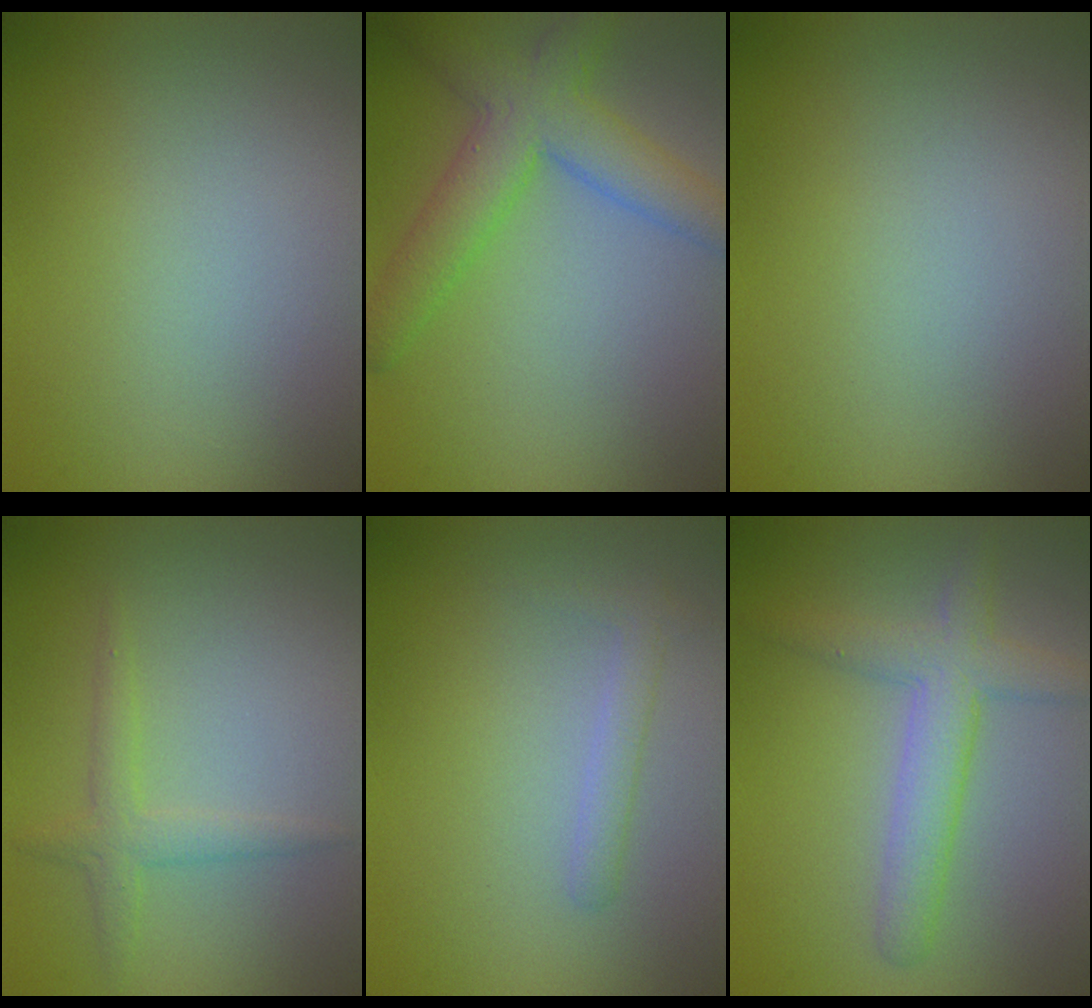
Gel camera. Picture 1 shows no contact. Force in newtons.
{"total": 5.7, "press": 5.7, "slide": 0.2}
{"total": 0.0}
{"total": 1.8, "press": 1.7, "slide": 0.1}
{"total": 1.3, "press": 1.3, "slide": 0.1}
{"total": 3.9, "press": 3.9, "slide": 0.1}